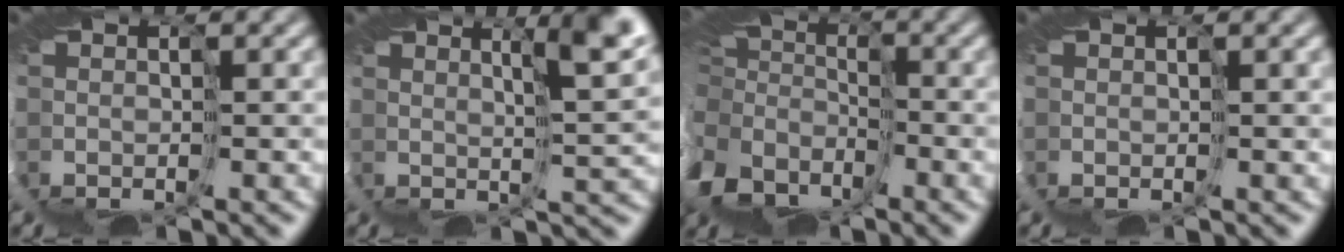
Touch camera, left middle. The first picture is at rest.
{"total": 6.0, "force": [3.1, 0.8, 5.0], "torque": [-0.062, 0.010, 0.042]}
{"total": 10.9, "force": [-4.8, 8.0, 5.8], "torque": [-0.186, -0.031, -0.057]}
{"total": 0.9, "force": [0.5, -0.1, 0.7], "torque": [-0.014, 0.000, 0.003]}